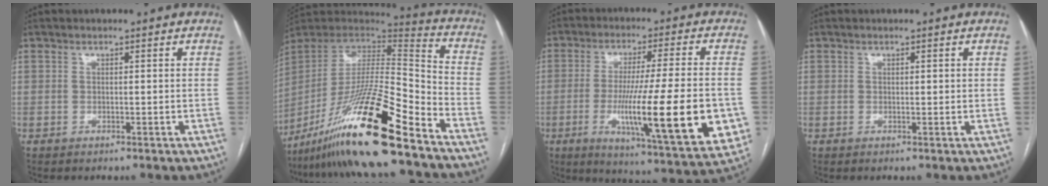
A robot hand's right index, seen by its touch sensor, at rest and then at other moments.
{"total": 24.1, "force": [-16.8, 1.4, 17.3], "torque": [-0.328, -0.029, -0.307]}
{"total": 22.3, "force": [-5.0, 1.7, 21.7], "torque": [-0.286, -0.030, -0.068]}
{"total": 0.7, "force": [0.3, 0.3, 0.6], "torque": [-0.008, 0.000, 0.003]}